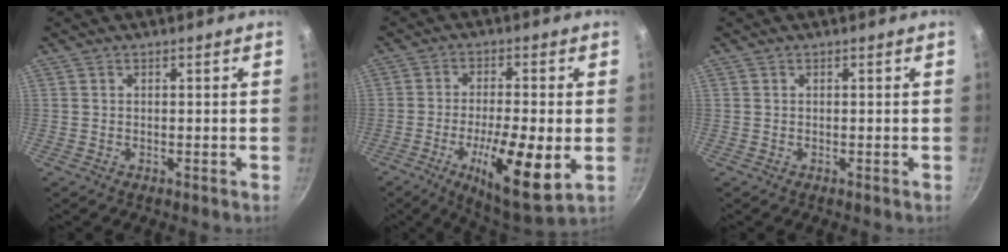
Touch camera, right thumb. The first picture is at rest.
{"total": 14.6, "force": [-3.7, 3.9, 13.5], "torque": [-0.222, 0.003, -0.060]}
{"total": 0.0}